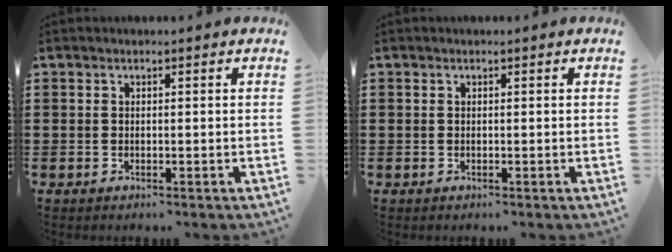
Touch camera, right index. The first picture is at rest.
{"total": 0.0}